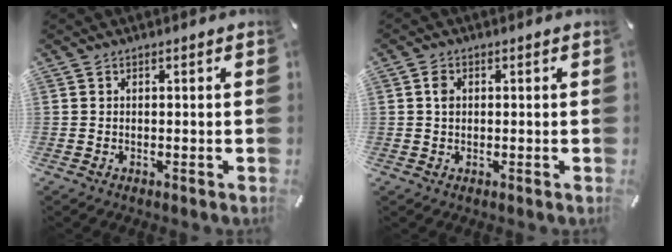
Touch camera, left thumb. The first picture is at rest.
{"total": 2.1, "force": [0.3, 1.6, 1.4], "torque": [-0.022, 0.003, 0.003]}